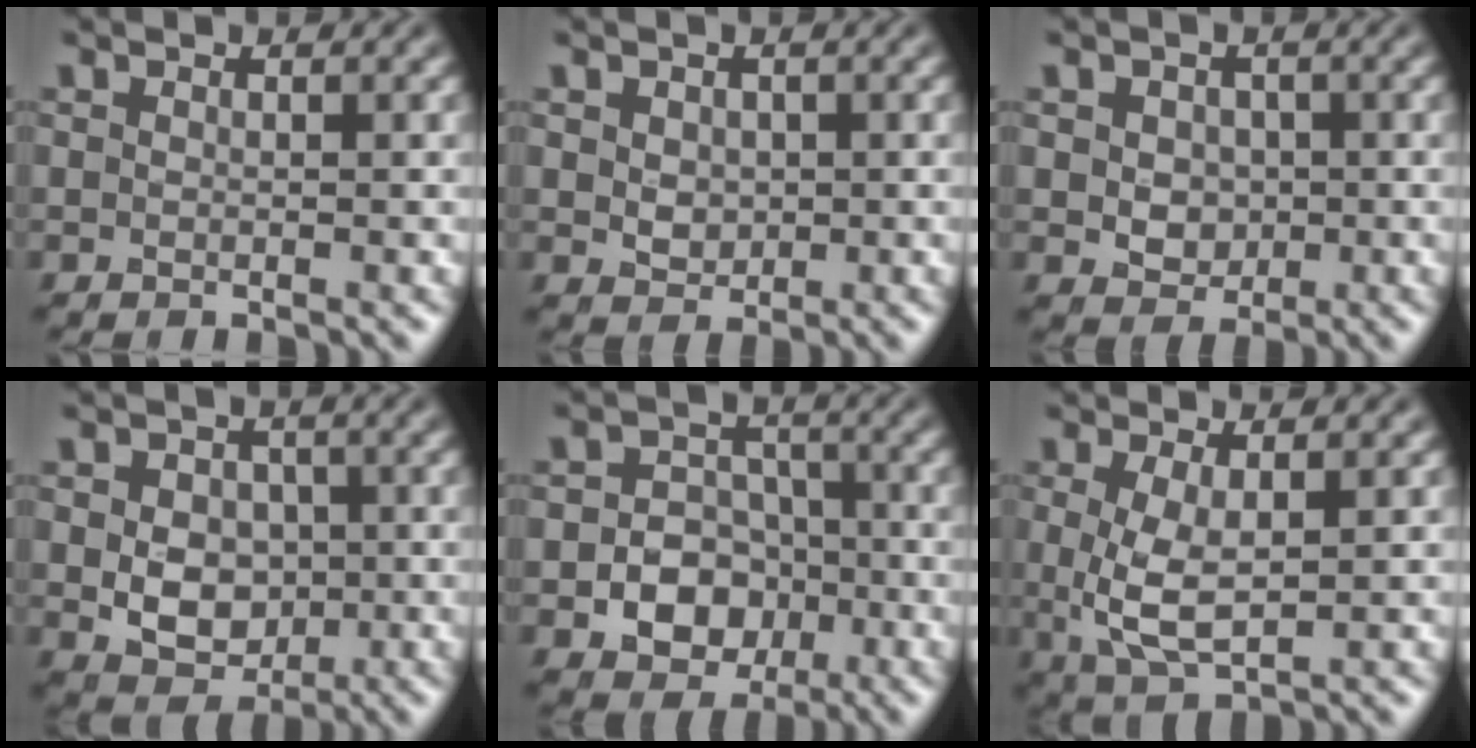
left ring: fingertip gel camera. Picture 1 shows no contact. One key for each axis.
{"total": 1.9, "fx": 0.3, "fy": 1.6, "fz": 1.0, "tx": -0.019, "ty": -0.003, "tz": 0.009}
{"total": 2.7, "fx": 0.0, "fy": 2.3, "fz": 1.5, "tx": -0.021, "ty": -0.005, "tz": 0.001}
{"total": 5.3, "fx": -0.2, "fy": 4.2, "fz": 3.3, "tx": -0.045, "ty": -0.005, "tz": -0.004}
{"total": 5.6, "fx": -1.8, "fy": 4.5, "fz": 2.8, "tx": -0.014, "ty": -0.003, "tz": -0.046}
{"total": 3.9, "fx": 0.3, "fy": 1.7, "fz": 3.6, "tx": -0.082, "ty": -0.004, "tz": 0.010}